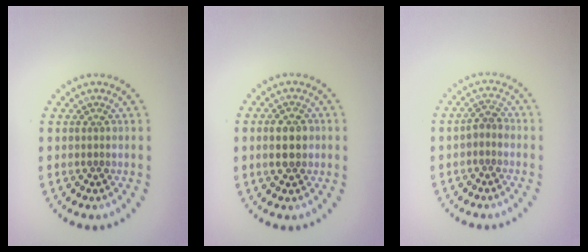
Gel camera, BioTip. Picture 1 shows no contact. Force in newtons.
{"total": 2.7, "press": 2.7, "slide": 0.3}
{"total": 1.3, "press": 1.1, "slide": 0.7}